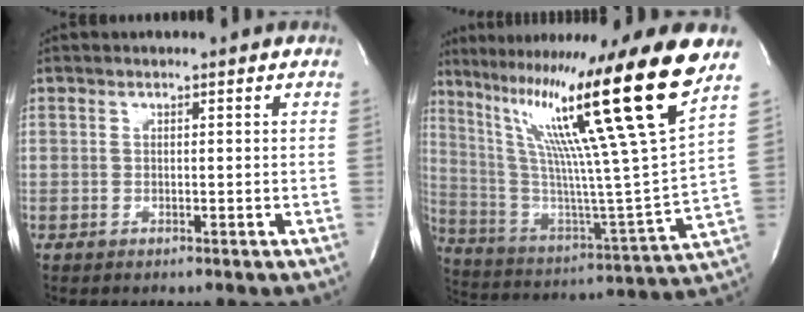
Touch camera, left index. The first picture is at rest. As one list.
[{"total": 25.6, "force": [16.7, -2.9, 19.2], "torque": [-0.331, -0.029, 0.267]}]